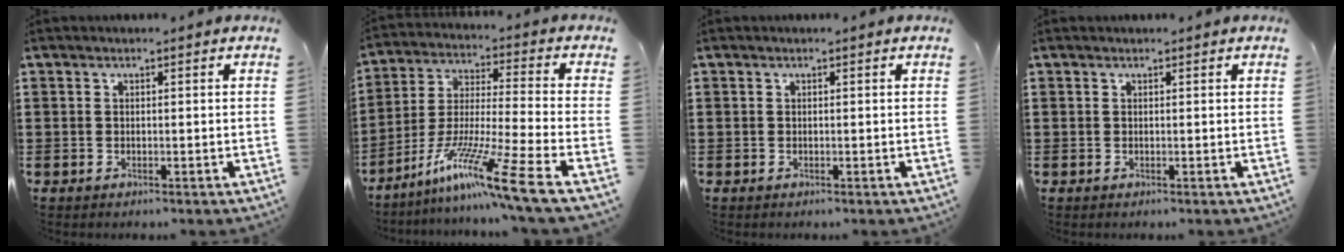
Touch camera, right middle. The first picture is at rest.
{"total": 12.8, "force": [-9.0, -0.7, 9.1], "torque": [-0.180, -0.009, -0.178]}
{"total": 0.0}
{"total": 0.0}